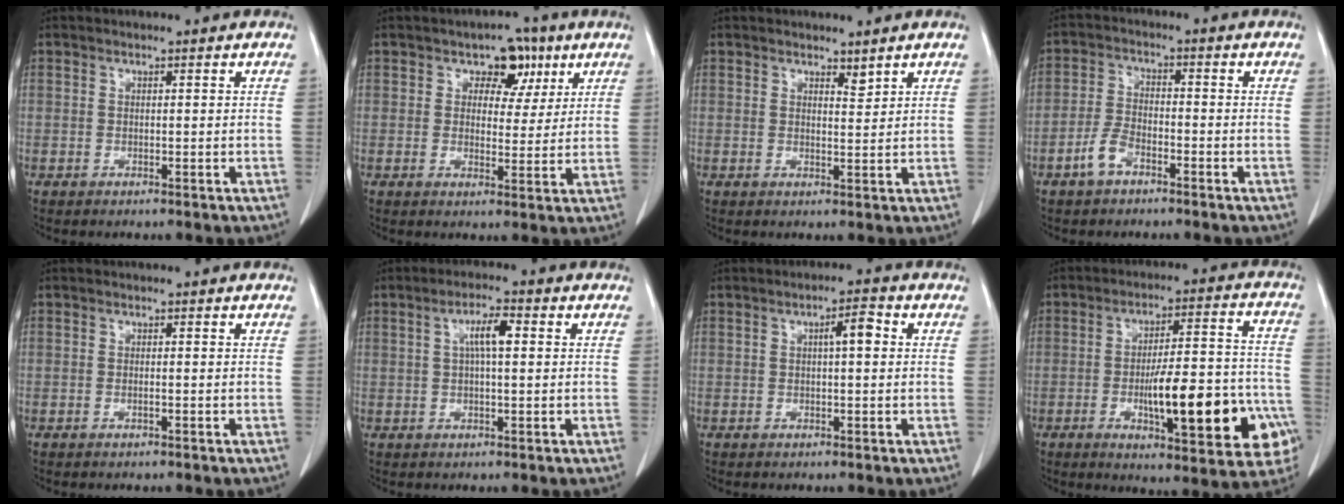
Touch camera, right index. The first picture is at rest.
{"total": 7.5, "force": [3.3, 5.0, 4.5], "torque": [-0.061, 0.021, 0.052]}
{"total": 1.9, "force": [1.5, 0.7, 0.9], "torque": [-0.019, -0.006, 0.030]}
{"total": 5.1, "force": [-3.0, 2.6, 3.2], "torque": [-0.077, 0.008, -0.059]}
{"total": 0.9, "force": [-0.2, 0.3, 0.8], "torque": [-0.020, 0.002, -0.002]}
{"total": 5.1, "force": [1.1, 1.3, 4.8], "torque": [-0.093, 0.013, 0.022]}
{"total": 4.1, "force": [0.8, 1.2, 3.9], "torque": [-0.068, 0.018, 0.013]}
{"total": 21.3, "force": [-6.6, 5.3, 19.5], "torque": [-0.218, 0.023, -0.077]}